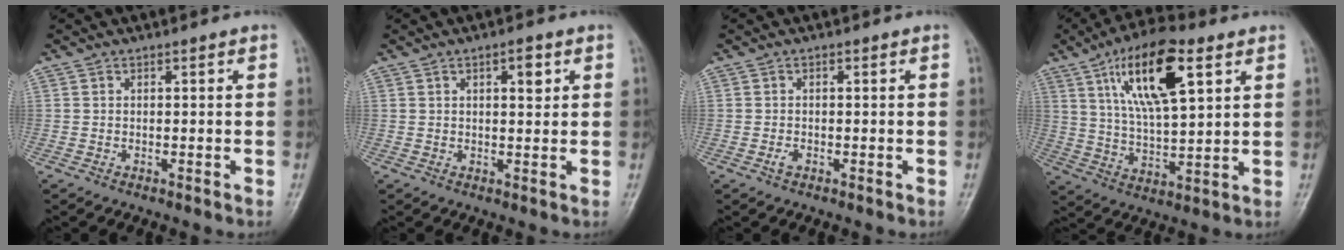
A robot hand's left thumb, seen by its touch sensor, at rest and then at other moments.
{"total": 3.4, "force": [1.4, 1.4, 2.7], "torque": [-0.030, -0.004, 0.019]}
{"total": 1.2, "force": [-0.5, 0.7, 0.8], "torque": [-0.015, -0.001, -0.011]}
{"total": 16.8, "force": [7.5, 6.0, 13.8], "torque": [-0.226, -0.019, 0.134]}